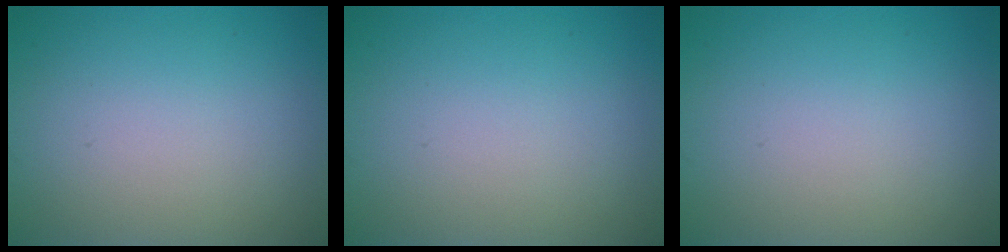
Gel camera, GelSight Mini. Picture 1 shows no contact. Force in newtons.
{"total": 0.0}
{"total": 0.0}